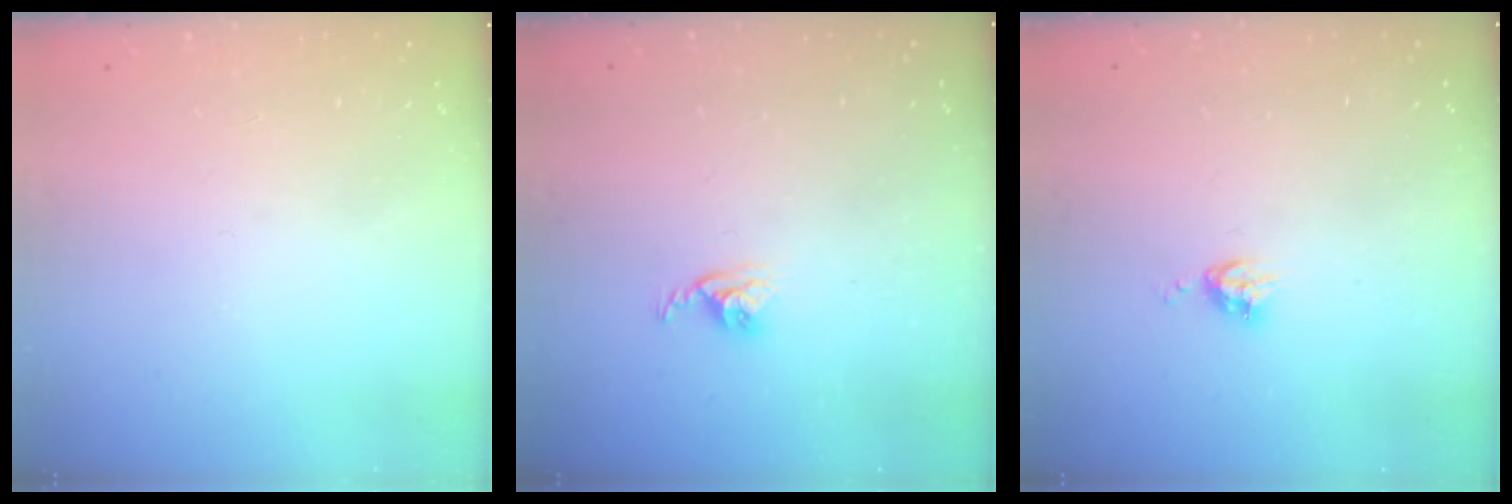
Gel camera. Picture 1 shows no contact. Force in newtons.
{"total": 3.9, "press": 3.9, "slide": 0.2}
{"total": 4.2, "press": 4.1, "slide": 0.6}